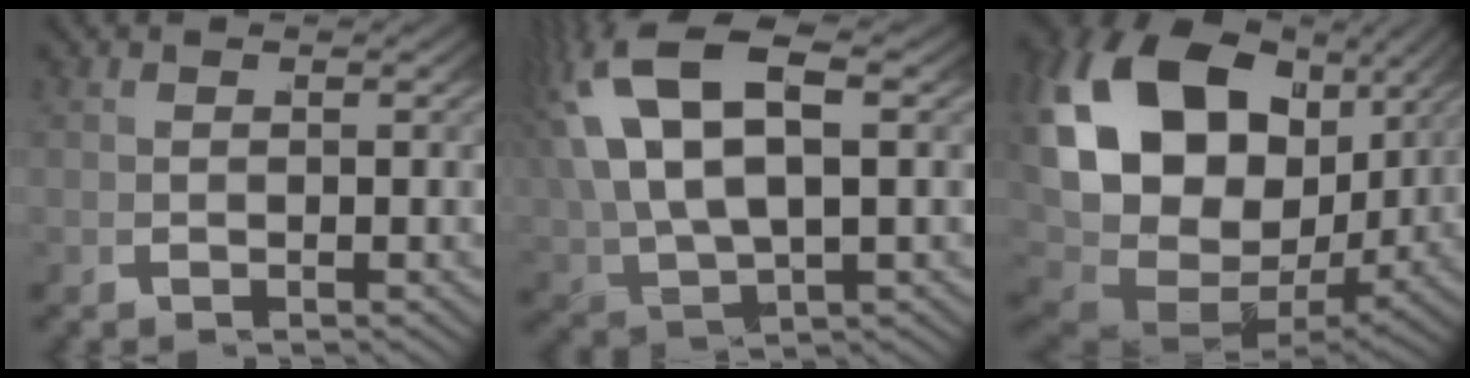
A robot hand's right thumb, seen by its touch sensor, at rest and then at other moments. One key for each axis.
{"total": 9.7, "fx": 1.7, "fy": 6.2, "fz": 7.3, "tx": -0.186, "ty": -0.018, "tz": 0.047}
{"total": 23.5, "fx": 1.9, "fy": 16.6, "fz": 16.5, "tx": -0.344, "ty": -0.029, "tz": 0.038}